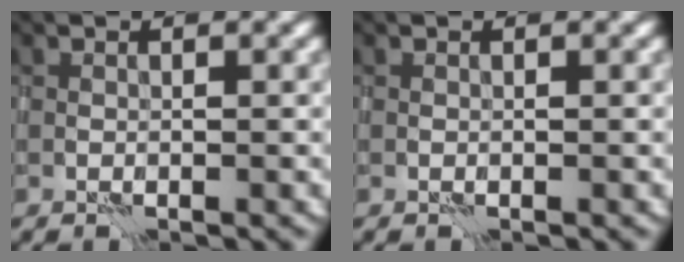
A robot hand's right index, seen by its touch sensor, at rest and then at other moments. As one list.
[{"total": 0.0}]